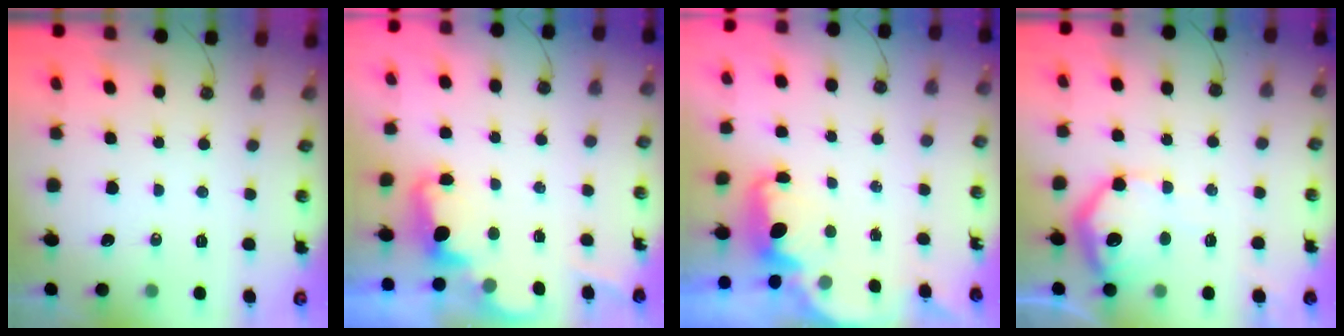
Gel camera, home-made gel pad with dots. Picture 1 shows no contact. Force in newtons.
{"total": 2.2, "press": 2.2, "slide": 0.5}
{"total": 2.3, "press": 2.2, "slide": 0.6}
{"total": 13.7, "press": 13.7, "slide": 0.9}